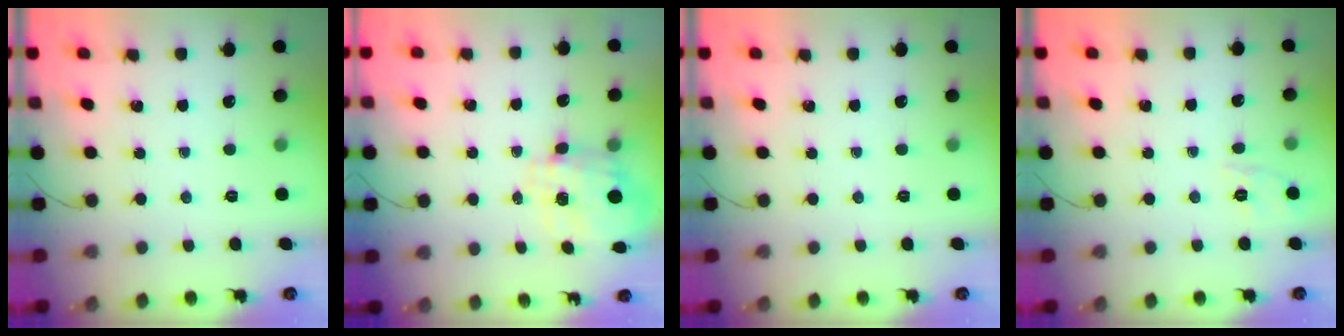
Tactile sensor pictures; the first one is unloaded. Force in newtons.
{"total": 3.5, "press": 3.3, "slide": 1.0}
{"total": 0.0}
{"total": 2.0, "press": 0.7, "slide": 1.9}